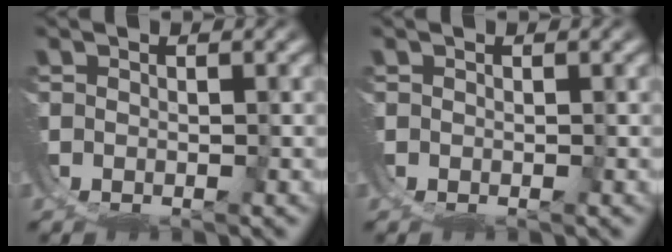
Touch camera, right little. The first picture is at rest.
{"total": 0.0}